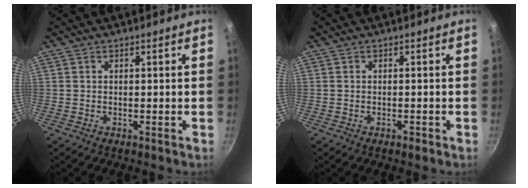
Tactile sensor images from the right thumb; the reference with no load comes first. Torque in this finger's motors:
{"motor_torque": [-0.50, -0.29, -0.18, 0.09, 0.00]}